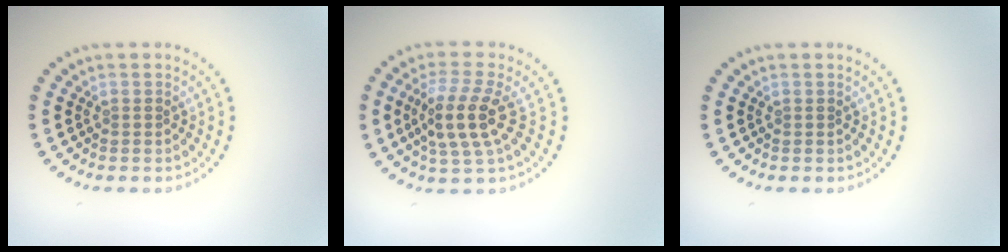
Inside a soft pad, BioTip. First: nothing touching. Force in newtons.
{"total": 4.0, "press": 3.6, "slide": 1.9}
{"total": 0.0}